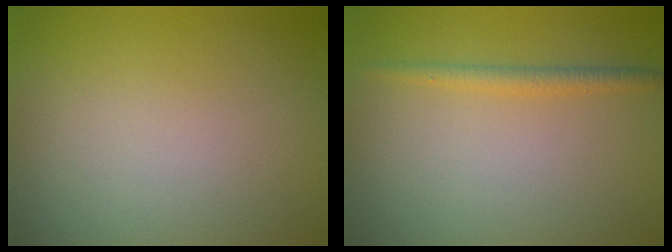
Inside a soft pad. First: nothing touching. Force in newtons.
{"total": 1.6, "press": 1.6, "slide": 0.1}